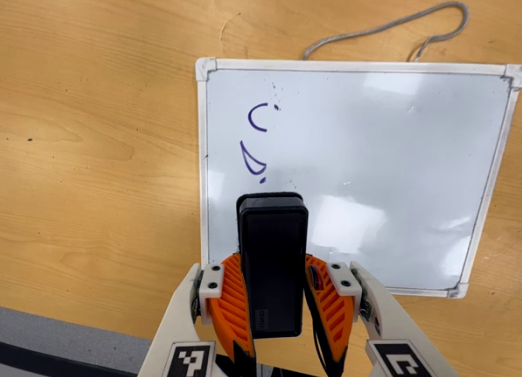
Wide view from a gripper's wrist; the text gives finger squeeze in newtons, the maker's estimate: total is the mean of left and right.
{"total": 6.8, "left": 6.3, "right": 7.4}